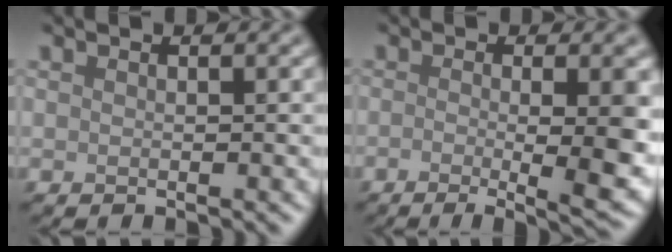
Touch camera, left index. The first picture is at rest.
{"total": 8.7, "force": [-1.5, 2.7, 8.2], "torque": [-0.098, -0.006, -0.020]}